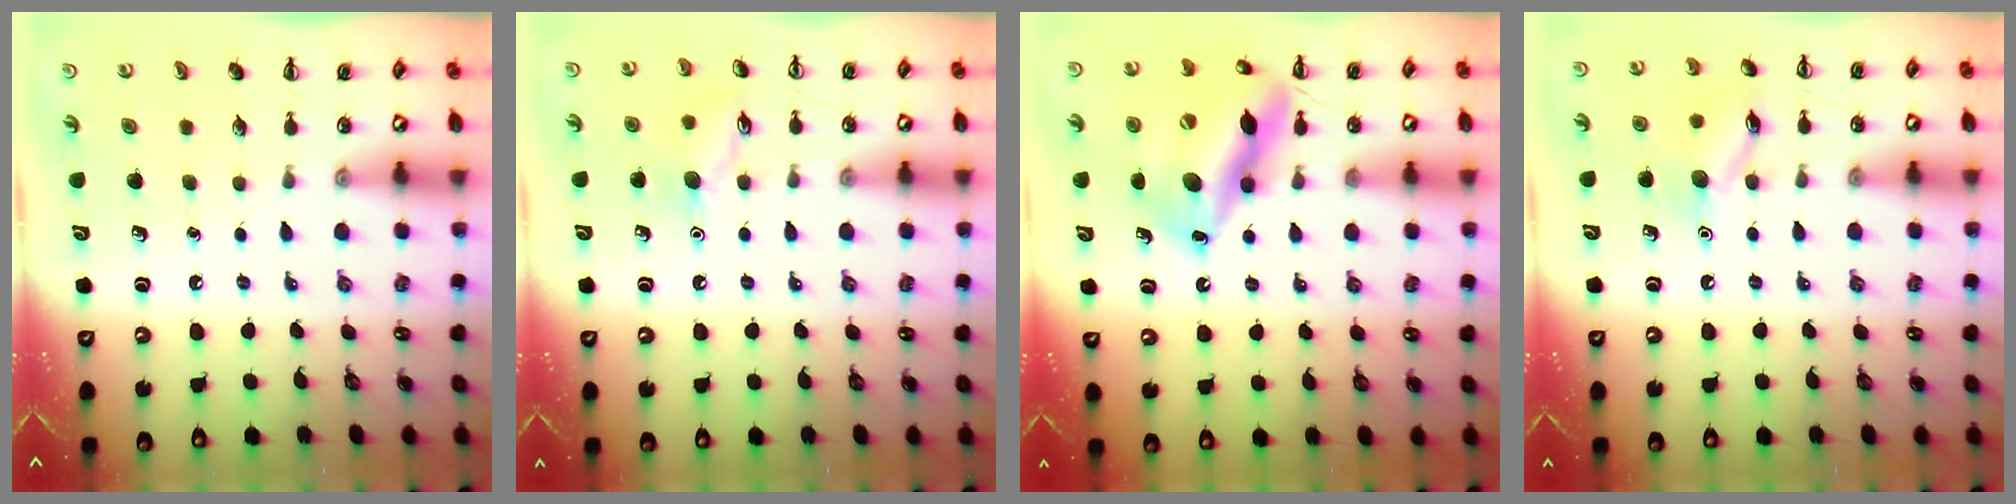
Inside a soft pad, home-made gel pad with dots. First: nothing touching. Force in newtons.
{"total": 8.6, "press": 8.5, "slide": 0.8}
{"total": 17.7, "press": 17.6, "slide": 1.8}
{"total": 10.3, "press": 10.2, "slide": 0.7}